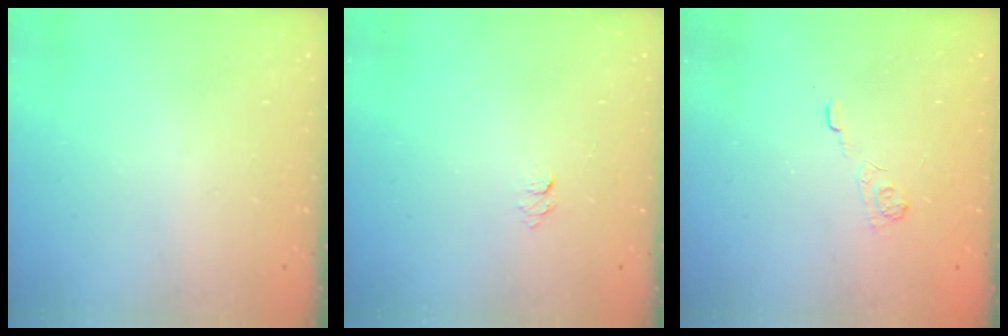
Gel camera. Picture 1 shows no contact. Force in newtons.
{"total": 3.5, "press": 3.5, "slide": 0.3}
{"total": 3.7, "press": 3.4, "slide": 1.4}